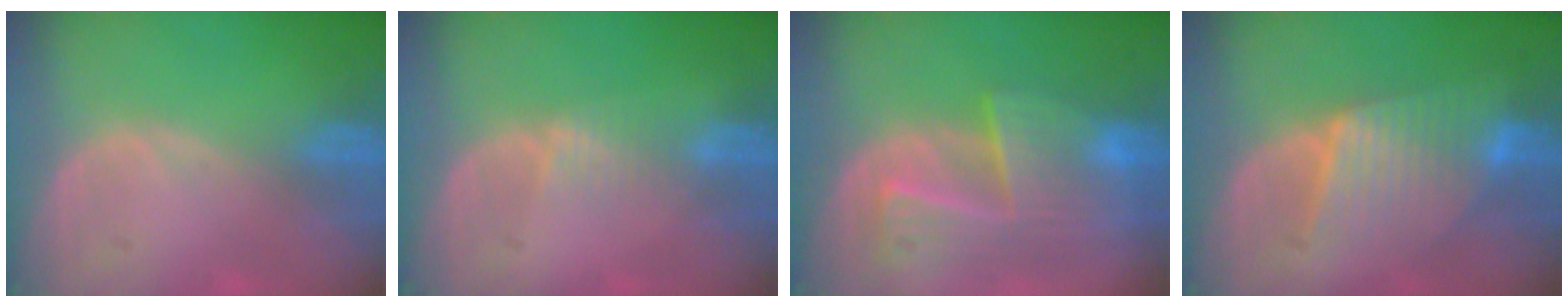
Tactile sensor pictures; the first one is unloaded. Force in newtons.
{"total": 1.6, "press": 1.6, "slide": 0.3}
{"total": 9.5, "press": 8.4, "slide": 4.4}
{"total": 7.6, "press": 7.6, "slide": 0.2}